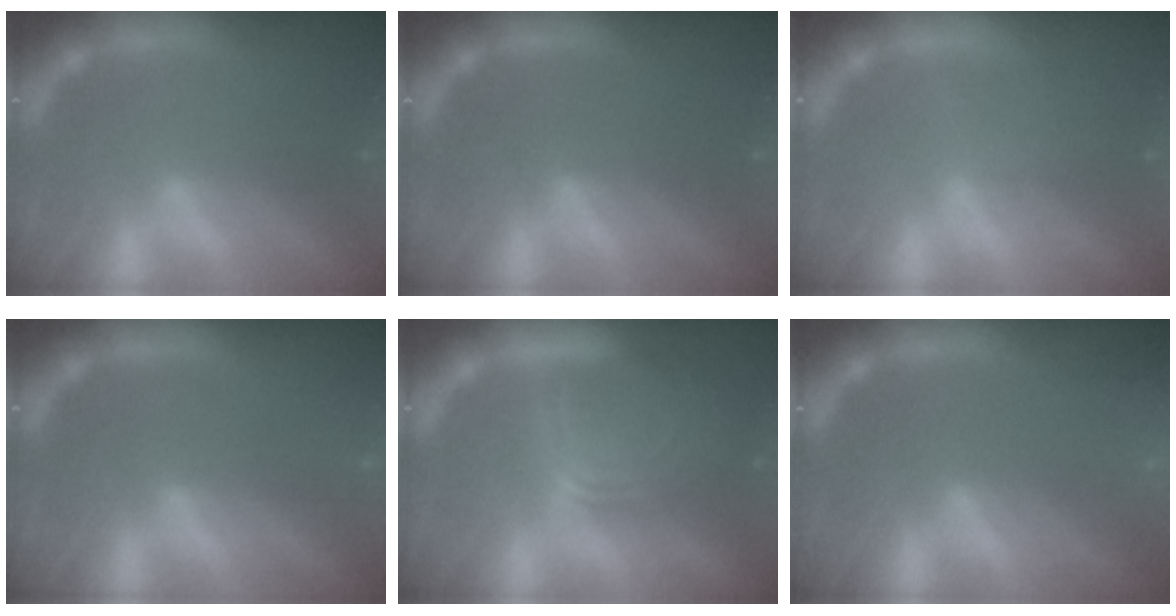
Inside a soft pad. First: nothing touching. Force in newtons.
{"total": 0.0}
{"total": 2.4}
{"total": 1.9}
{"total": 8.5}
{"total": 8.0}